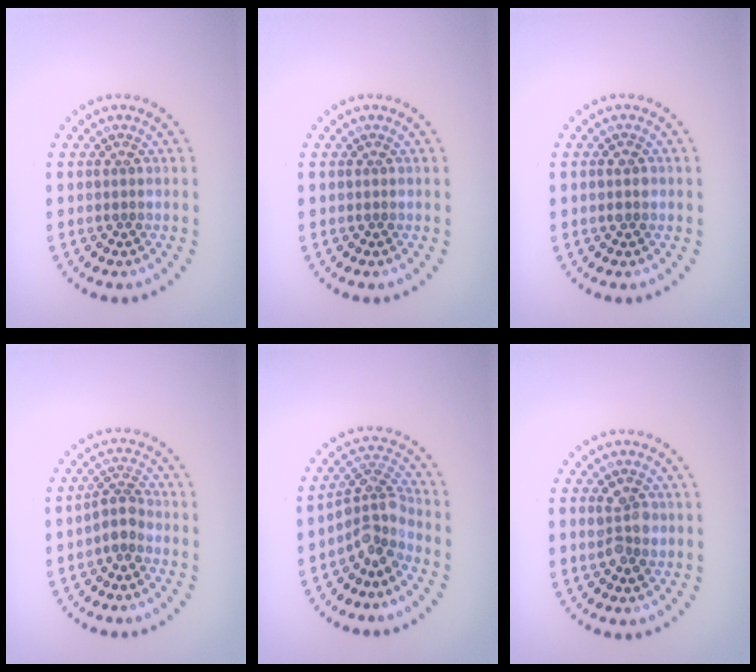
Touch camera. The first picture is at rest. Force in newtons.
{"total": 0.0}
{"total": 1.5, "press": 1.5, "slide": 0.1}
{"total": 1.9, "press": 1.6, "slide": 1.1}
{"total": 3.6, "press": 2.5, "slide": 2.5}
{"total": 2.4, "press": 2.4, "slide": 0.1}